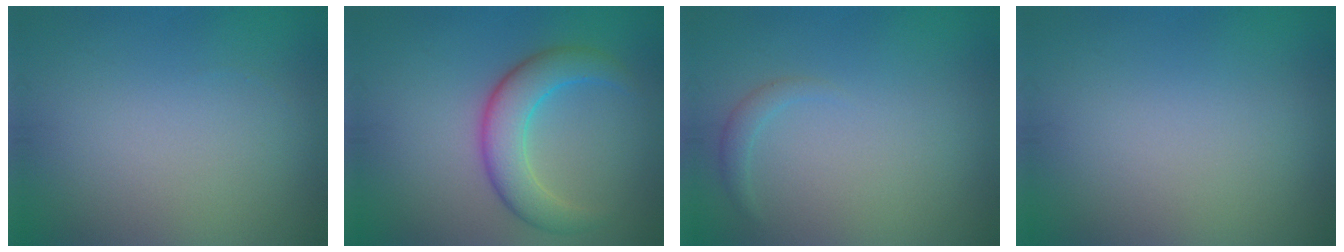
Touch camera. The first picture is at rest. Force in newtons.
{"total": 4.9, "press": 4.9, "slide": 0.4}
{"total": 1.0, "press": 1.0, "slide": 0.1}
{"total": 0.0}